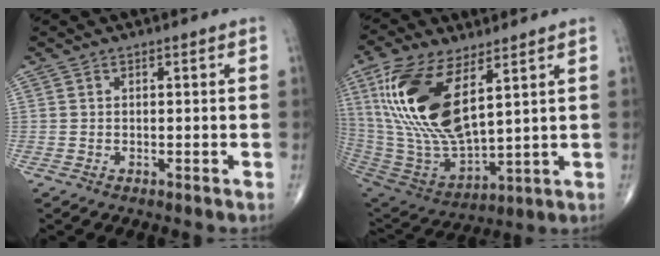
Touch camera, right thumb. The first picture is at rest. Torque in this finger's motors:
{"motor_torque": [0.35, 4.49, 2.02, 0.75, 0.26]}